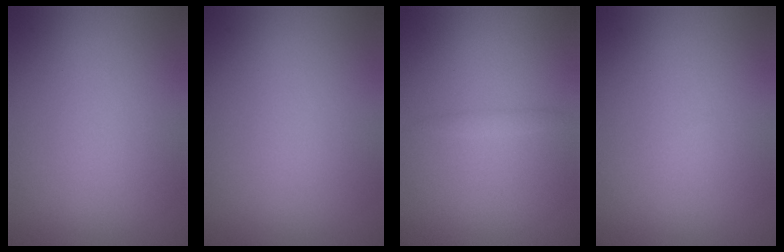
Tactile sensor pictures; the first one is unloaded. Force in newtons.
{"total": 0.0}
{"total": 0.7, "press": 0.7, "slide": 0.0}
{"total": 0.0}